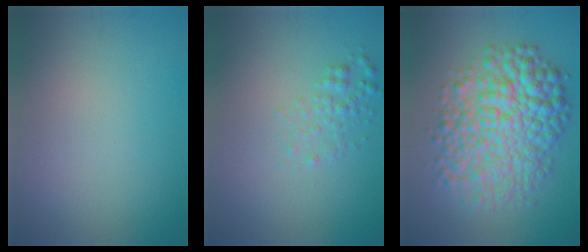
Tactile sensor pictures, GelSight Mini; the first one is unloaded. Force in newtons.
{"total": 1.5, "press": 1.5, "slide": 0.0}
{"total": 9.0, "press": 9.0, "slide": 0.1}